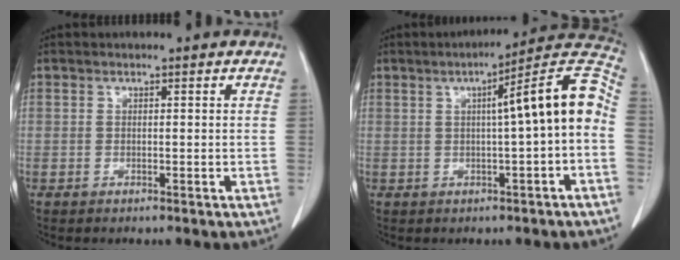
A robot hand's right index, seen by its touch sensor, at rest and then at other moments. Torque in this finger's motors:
{"motor_torque": [0.81, -0.26, 0.30, 0.09]}